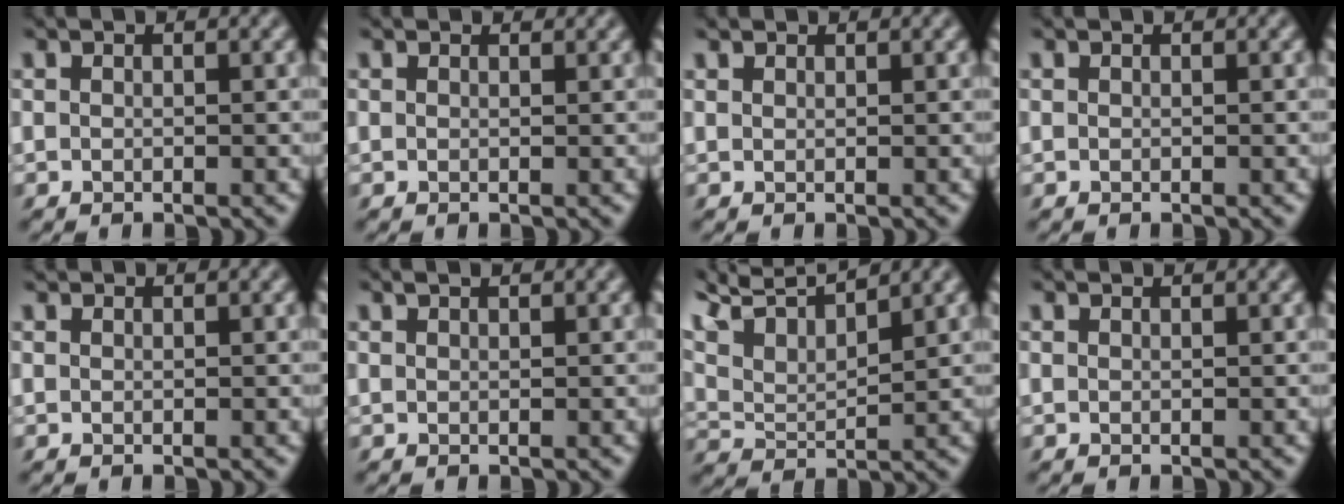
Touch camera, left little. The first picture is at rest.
{"total": 0.9, "force": [0.8, 0.4, 0.1], "torque": [-0.011, 0.008, 0.014]}
{"total": 1.1, "force": [0.9, 0.5, 0.2], "torque": [-0.013, 0.006, 0.018]}
{"total": 0.0}
{"total": 0.7, "force": [0.7, 0.2, 0.0], "torque": [-0.006, 0.006, 0.015]}
{"total": 1.0, "force": [0.9, 0.1, 0.5], "torque": [-0.012, 0.006, 0.021]}
{"total": 4.7, "force": [3.4, 0.7, 3.2], "torque": [-0.062, 0.022, 0.052]}
{"total": 0.7, "force": [0.7, -0.2, 0.0], "torque": [-0.001, 0.006, 0.016]}